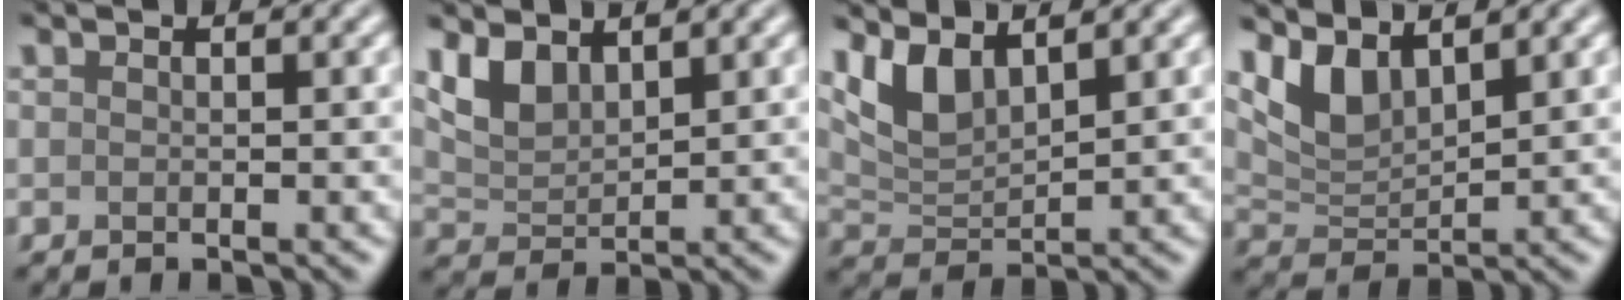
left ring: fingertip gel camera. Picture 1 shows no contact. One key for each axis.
{"total": 3.4, "fx": 2.3, "fy": 1.7, "fz": 1.9, "tx": -0.044, "ty": -0.005, "tz": 0.049}
{"total": 4.2, "fx": 2.7, "fy": 1.7, "fz": 2.7, "tx": -0.062, "ty": -0.007, "tz": 0.056}
{"total": 4.1, "fx": 2.7, "fy": 1.7, "fz": 2.5, "tx": -0.055, "ty": -0.009, "tz": 0.057}